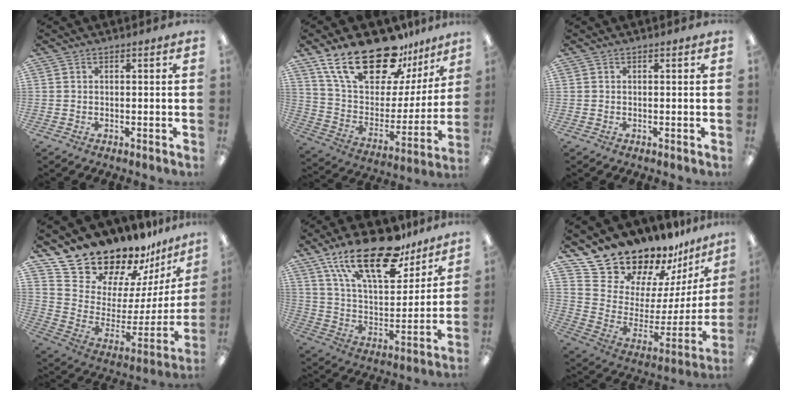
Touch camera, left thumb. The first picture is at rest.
{"total": 23.9, "force": [17.3, 10.6, 12.6], "torque": [-0.223, -0.110, 0.312]}
{"total": 0.0}
{"total": 18.5, "force": [17.4, 5.9, 2.5], "torque": [-0.059, -0.157, 0.318]}
{"total": 23.5, "force": [16.2, 9.3, 14.3], "torque": [-0.251, -0.094, 0.277]}
{"total": 17.2, "force": [16.4, 5.0, 1.4], "torque": [-0.045, -0.153, 0.301]}